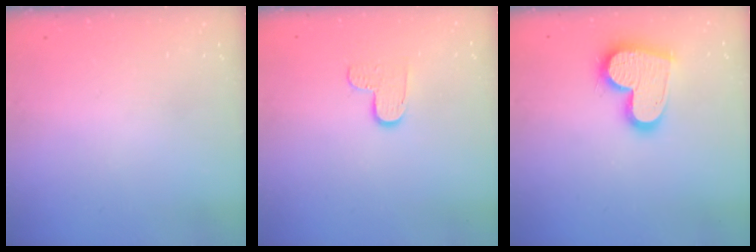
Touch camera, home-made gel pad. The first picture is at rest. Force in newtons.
{"total": 7.0, "press": 7.0, "slide": 0.2}
{"total": 17.0, "press": 17.0, "slide": 1.5}